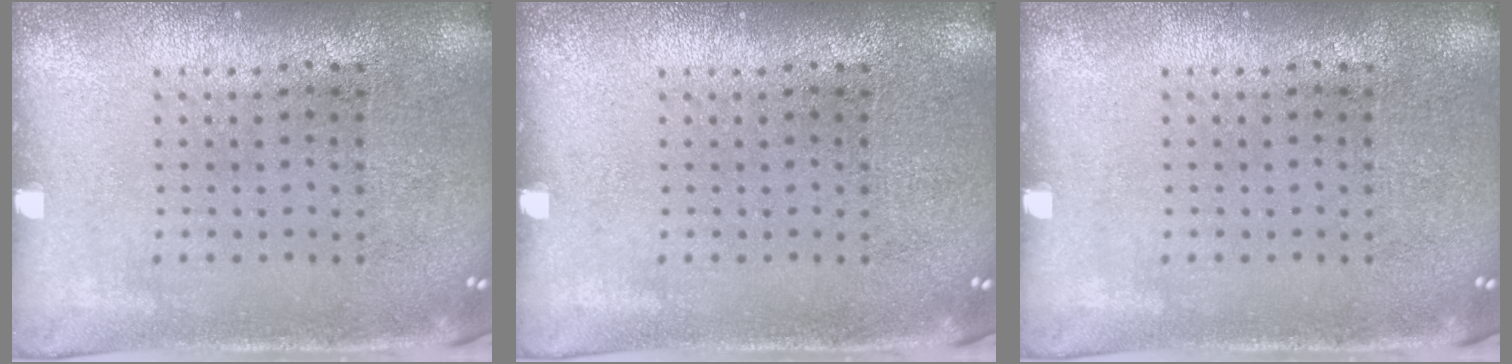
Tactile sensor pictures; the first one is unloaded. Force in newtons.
{"total": 0.0}
{"total": 0.0}